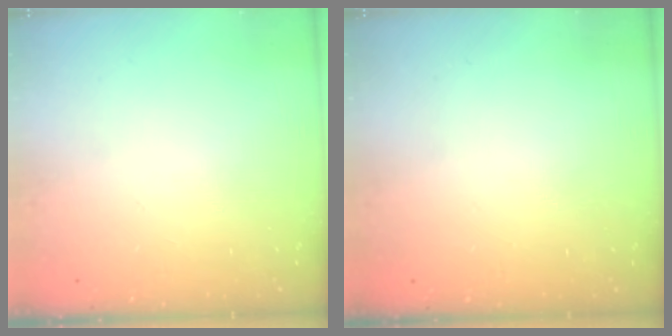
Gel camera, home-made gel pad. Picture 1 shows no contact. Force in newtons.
{"total": 2.7, "press": 2.7, "slide": 0.2}